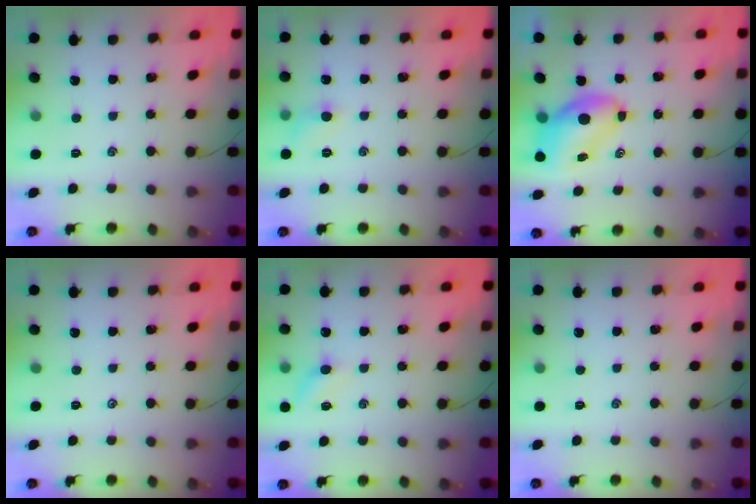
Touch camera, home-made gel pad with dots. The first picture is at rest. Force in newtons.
{"total": 5.1, "press": 4.8, "slide": 1.6}
{"total": 8.9, "press": 8.5, "slide": 2.6}
{"total": 0.0}
{"total": 5.8, "press": 5.6, "slide": 1.5}
{"total": 0.0}